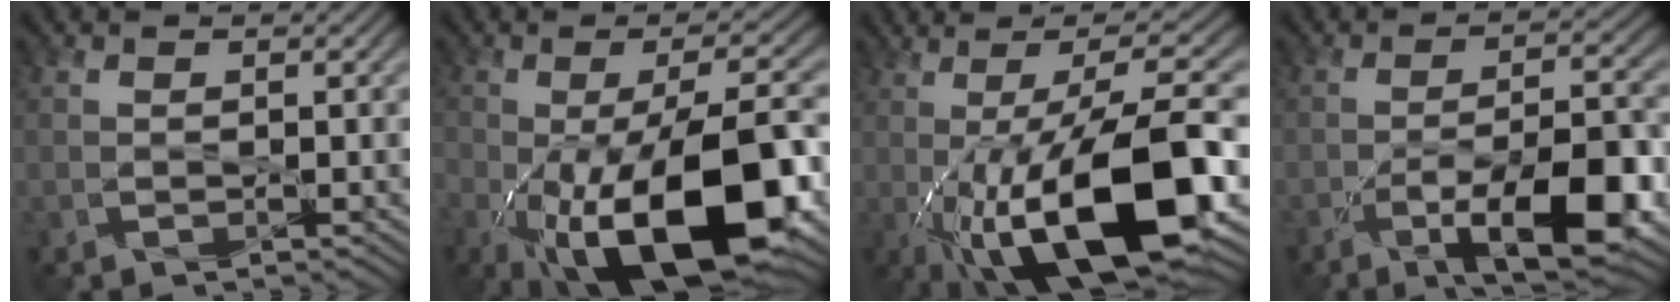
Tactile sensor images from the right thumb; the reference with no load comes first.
{"total": 18.4, "force": [-6.5, 8.1, 15.2], "torque": [-0.257, -0.039, -0.094]}
{"total": 18.0, "force": [-4.4, 5.4, 16.6], "torque": [-0.261, 0.012, -0.071]}
{"total": 11.2, "force": [-5.5, 3.4, 9.1], "torque": [-0.146, -0.002, -0.090]}